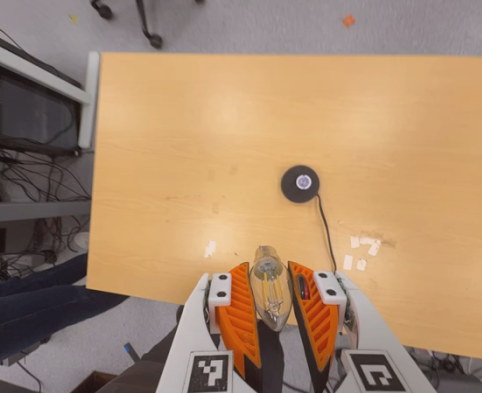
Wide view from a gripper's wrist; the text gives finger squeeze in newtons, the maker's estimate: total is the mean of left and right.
{"total": 12.6, "left": 13.4, "right": 11.7}